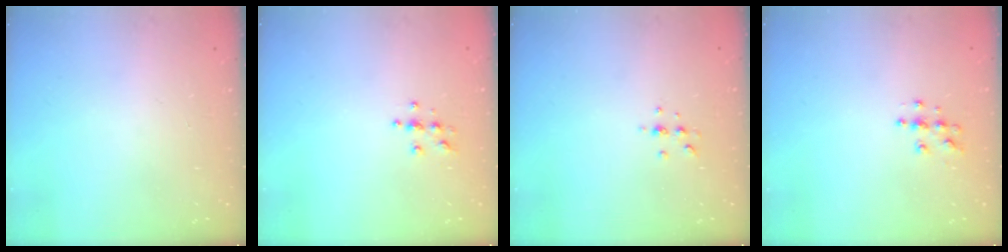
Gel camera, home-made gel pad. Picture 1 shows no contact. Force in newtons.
{"total": 3.9, "press": 3.8, "slide": 0.4}
{"total": 4.1, "press": 3.7, "slide": 1.7}
{"total": 4.9, "press": 4.9, "slide": 0.1}